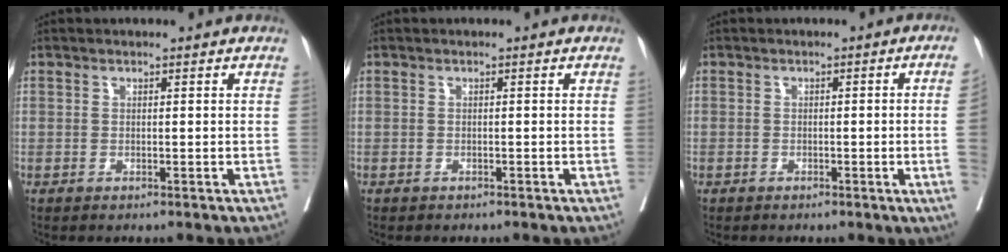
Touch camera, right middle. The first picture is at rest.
{"total": 1.1, "force": [-0.9, 0.5, 0.3], "torque": [-0.014, -0.001, -0.013]}
{"total": 4.4, "force": [-0.9, -1.4, 4.1], "torque": [-0.052, -0.005, -0.011]}